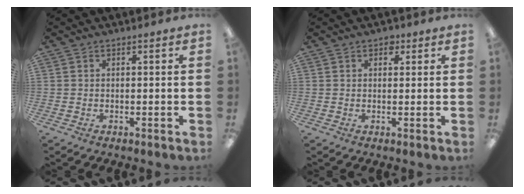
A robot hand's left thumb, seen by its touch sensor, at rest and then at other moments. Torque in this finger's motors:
{"motor_torque": [-0.08, -0.01, -0.11, -0.12, -0.01]}